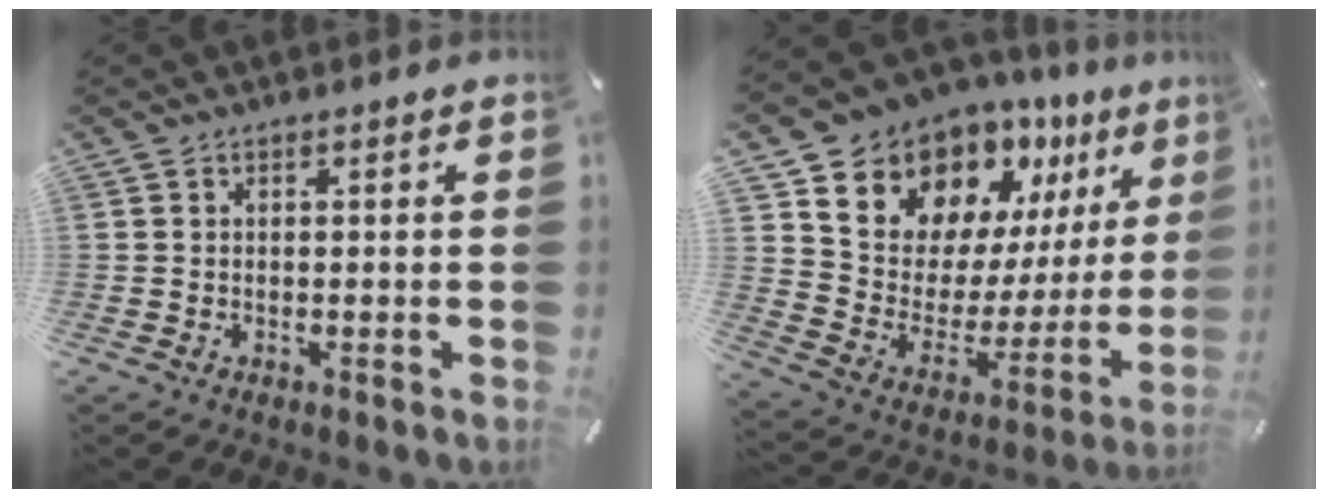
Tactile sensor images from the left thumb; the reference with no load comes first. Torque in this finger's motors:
{"motor_torque": [2.53, 2.48, 1.36, -1.41, 0.18]}